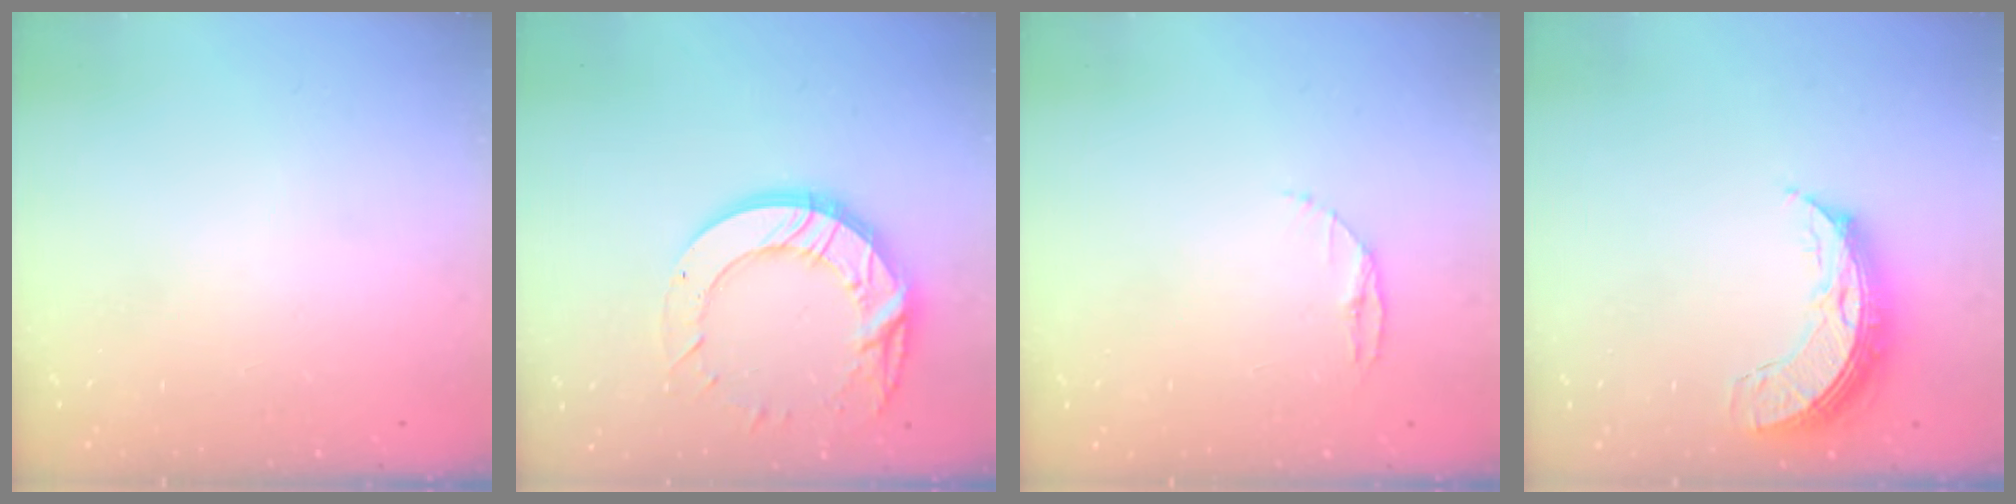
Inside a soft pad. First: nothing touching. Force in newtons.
{"total": 15.8, "press": 15.8, "slide": 1.1}
{"total": 3.4, "press": 3.4, "slide": 0.4}
{"total": 8.6, "press": 8.6, "slide": 0.7}